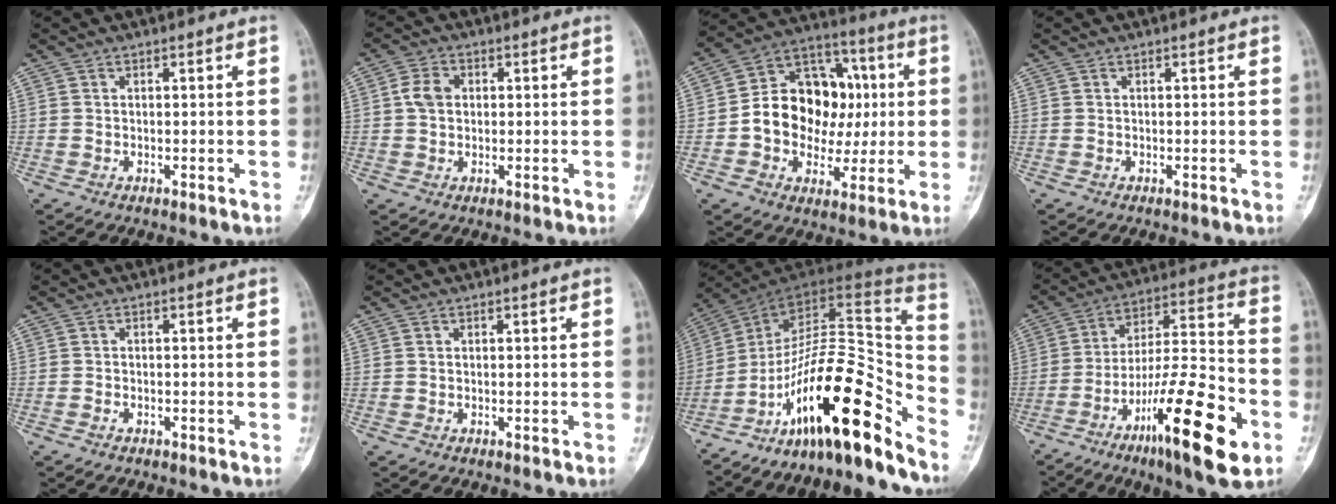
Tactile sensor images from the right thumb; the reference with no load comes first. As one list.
[{"total": 4.4, "force": [0.7, 3.3, 2.7], "torque": [-0.045, 0.005, 0.008]}, {"total": 18.4, "force": [0.5, 14.0, 12.0], "torque": [-0.140, 0.037, 0.008]}, {"total": 0.0}, {"total": 0.6, "force": [-0.5, 0.3, 0.2], "torque": [-0.002, 0.002, -0.013]}, {"total": 0.0}, {"total": 23.9, "force": [-16.8, 6.1, 15.9], "torque": [-0.200, 0.128, -0.278]}, {"total": 23.3, "force": [-10.5, 5.5, 20.1], "torque": [-0.333, 0.054, -0.169]}]